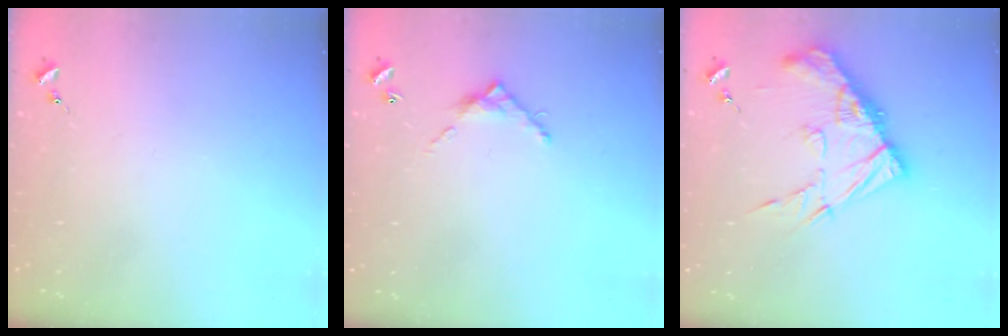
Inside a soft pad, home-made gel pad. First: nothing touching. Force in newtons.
{"total": 6.0, "press": 6.0, "slide": 0.3}
{"total": 16.3, "press": 16.2, "slide": 1.3}